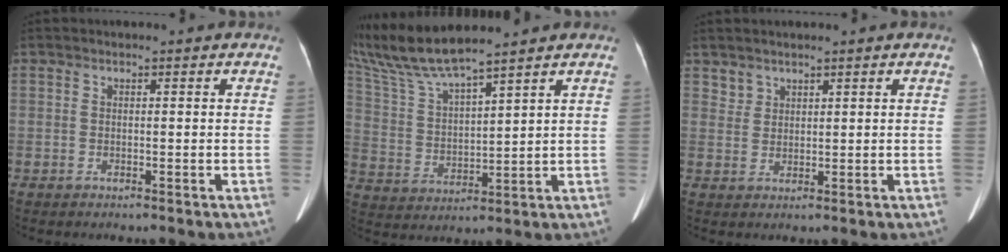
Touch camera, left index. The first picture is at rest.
{"total": 11.3, "force": [10.2, -0.7, 4.8], "torque": [-0.115, 0.010, 0.207]}
{"total": 1.8, "force": [1.6, 0.9, -0.1], "torque": [0.008, 0.007, 0.028]}